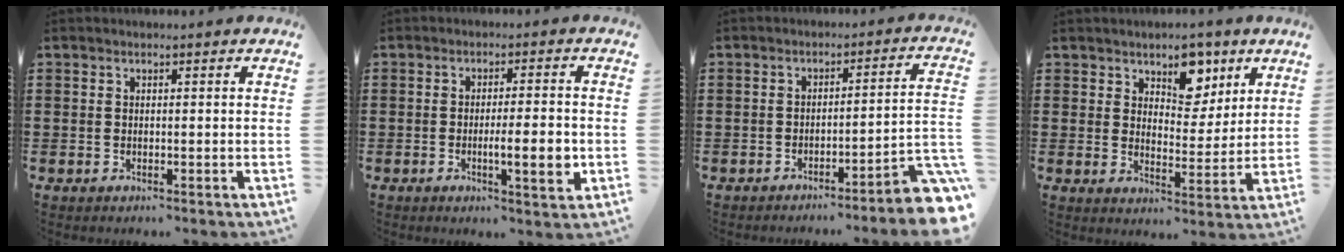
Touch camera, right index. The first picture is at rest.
{"total": 6.1, "force": [-1.3, 1.0, 5.9], "torque": [-0.090, -0.009, -0.021]}
{"total": 5.0, "force": [-3.7, 0.0, 3.3], "torque": [-0.055, -0.017, -0.073]}
{"total": 6.8, "force": [4.8, 4.0, 2.6], "torque": [-0.044, -0.012, 0.080]}